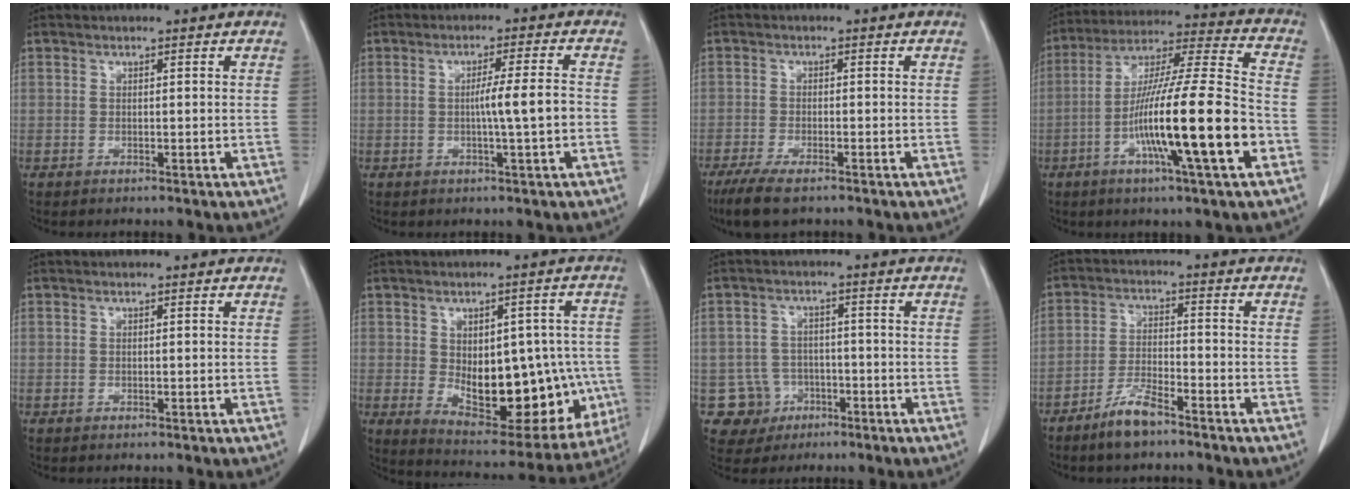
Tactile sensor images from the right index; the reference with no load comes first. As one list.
[{"total": 5.0, "force": [-0.8, -0.5, 4.9], "torque": [-0.078, -0.002, -0.015]}, {"total": 6.2, "force": [-4.5, 1.5, 4.0], "torque": [-0.074, -0.015, -0.075]}, {"total": 19.7, "force": [-6.2, 0.5, 18.8], "torque": [-0.326, -0.011, -0.111]}, {"total": 0.0}, {"total": 19.3, "force": [-2.6, 10.0, 16.3], "torque": [-0.217, 0.012, -0.006]}, {"total": 5.7, "force": [-1.9, 5.3, 0.2], "torque": [0.005, 0.013, -0.025]}, {"total": 5.7, "force": [-4.4, 1.2, 3.4], "torque": [-0.071, -0.004, -0.084]}]